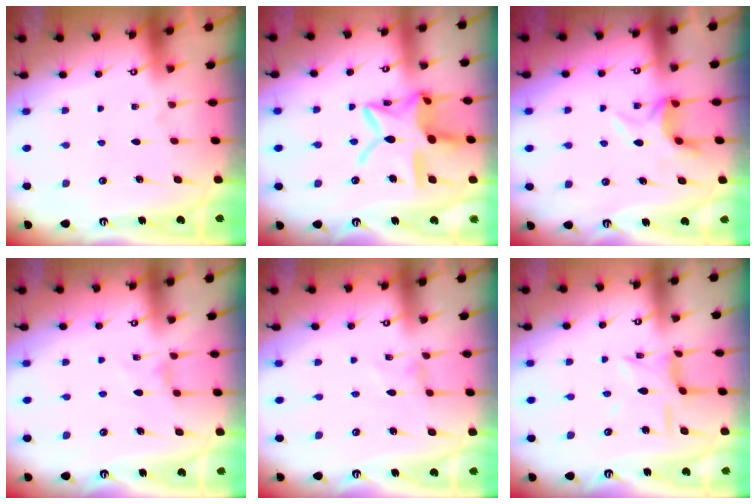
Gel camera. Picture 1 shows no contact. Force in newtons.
{"total": 17.8, "press": 17.7, "slide": 1.4}
{"total": 6.0, "press": 5.9, "slide": 1.3}
{"total": 1.3, "press": 1.3, "slide": 0.4}
{"total": 0.0}
{"total": 6.1, "press": 6.1, "slide": 0.2}